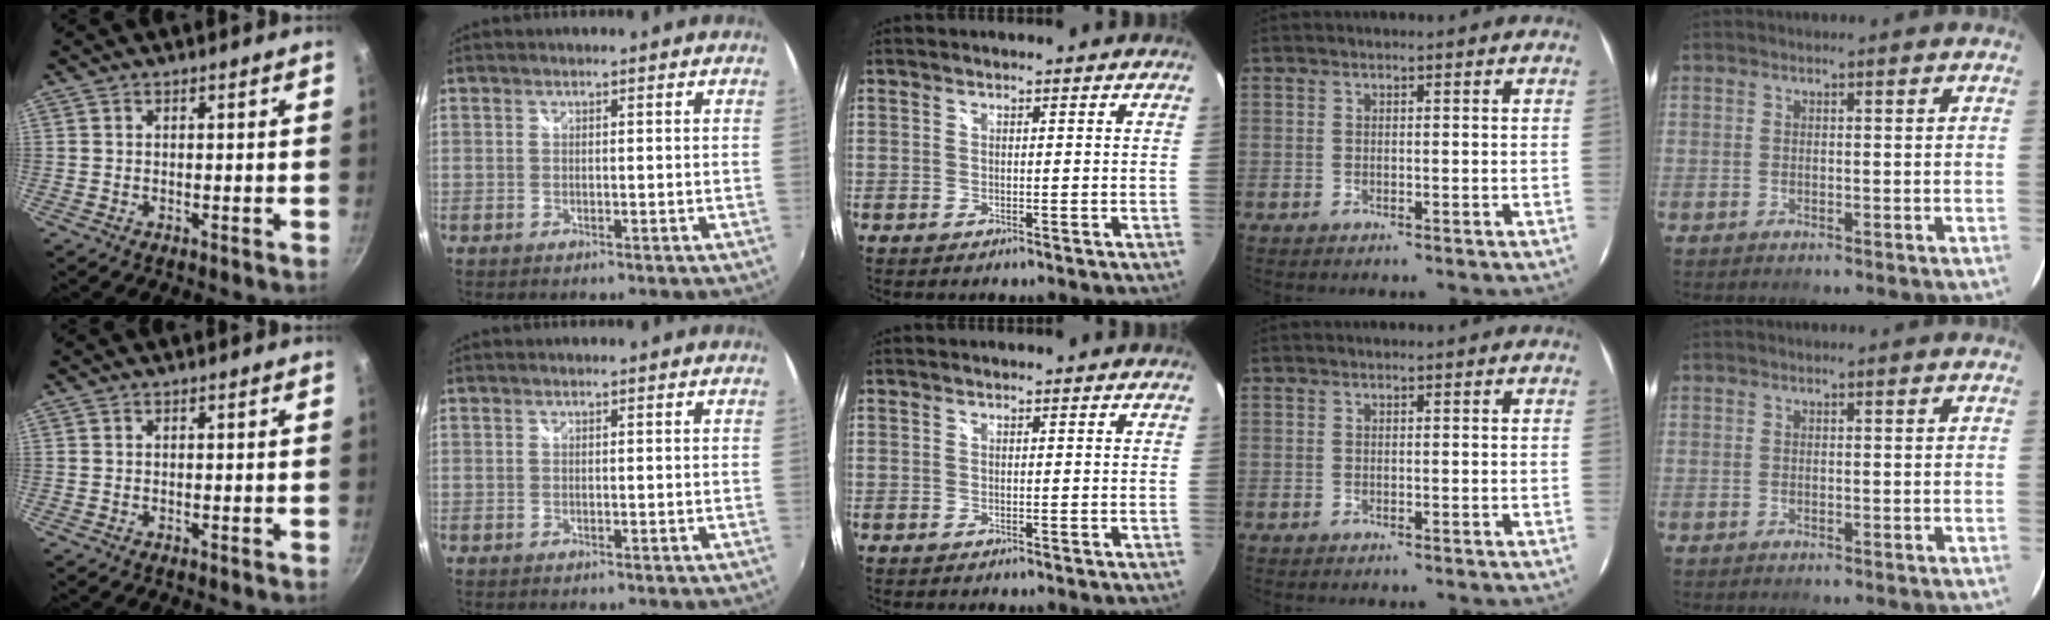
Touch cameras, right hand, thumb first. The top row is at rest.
{}